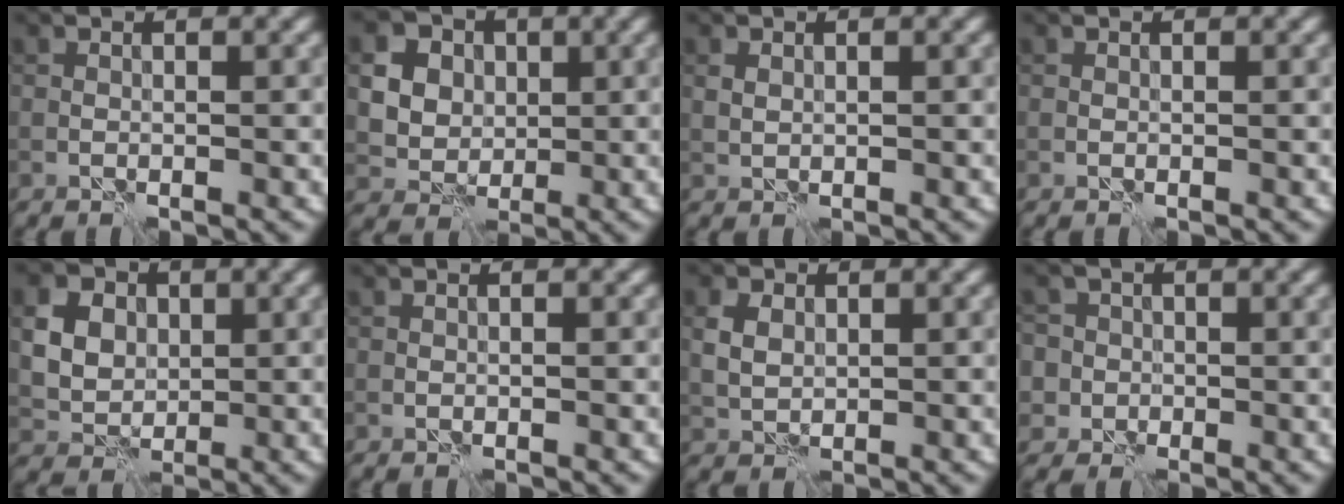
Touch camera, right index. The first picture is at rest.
{"total": 11.1, "force": [3.7, 9.4, 4.7], "torque": [-0.104, 0.023, 0.057]}
{"total": 0.7, "force": [0.2, 0.5, 0.5], "torque": [-0.013, 0.000, 0.006]}
{"total": 0.0}
{"total": 9.7, "force": [3.4, 7.7, 4.9], "torque": [-0.087, 0.030, 0.046]}
{"total": 0.0}
{"total": 2.5, "force": [0.5, 1.9, 1.6], "torque": [-0.037, 0.003, 0.009]}
{"total": 5.0, "force": [0.0, 4.8, 1.4], "torque": [-0.017, 0.026, -0.032]}